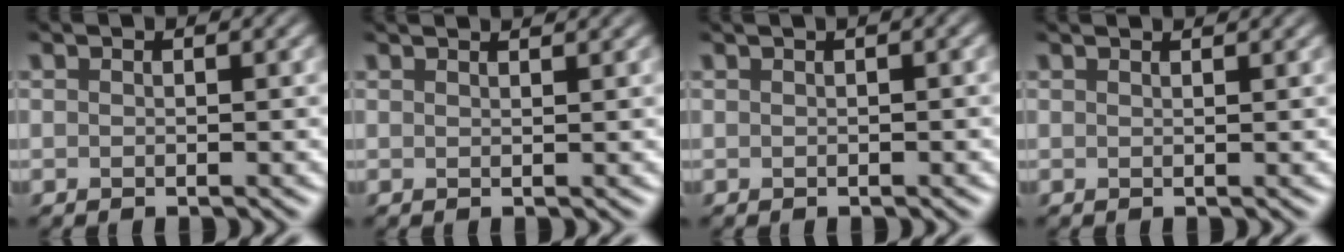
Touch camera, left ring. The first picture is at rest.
{"total": 2.7, "force": [2.2, 0.9, 1.3], "torque": [-0.001, 0.009, 0.000]}
{"total": 1.9, "force": [0.6, 0.6, 1.7], "torque": [-0.018, 0.008, 0.007]}
{"total": 2.1, "force": [1.7, 0.6, 0.9], "torque": [-0.002, 0.004, 0.003]}